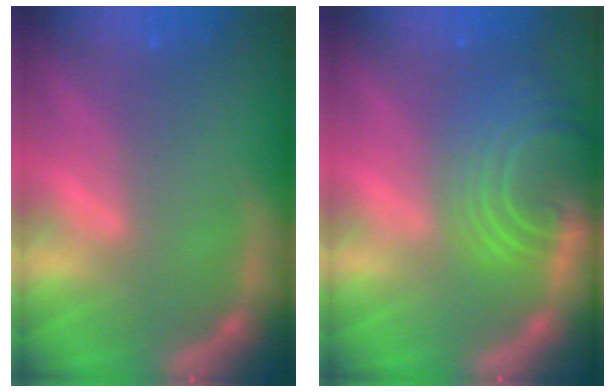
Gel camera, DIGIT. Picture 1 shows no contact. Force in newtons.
{"total": 8.5}